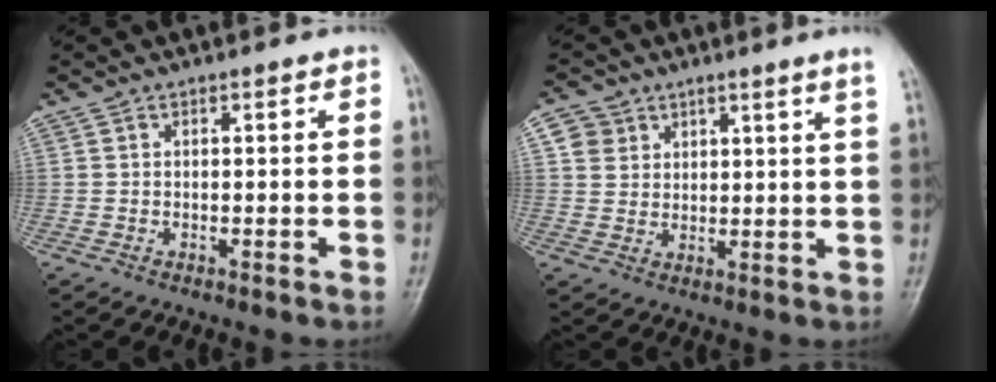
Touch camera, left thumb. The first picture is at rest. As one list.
[{"total": 5.6, "force": [3.9, 2.8, 3.0], "torque": [-0.027, -0.022, 0.060]}]